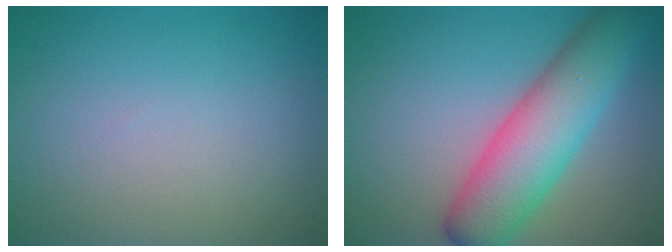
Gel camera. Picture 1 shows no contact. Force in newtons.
{"total": 8.3, "press": 8.3, "slide": 0.0}